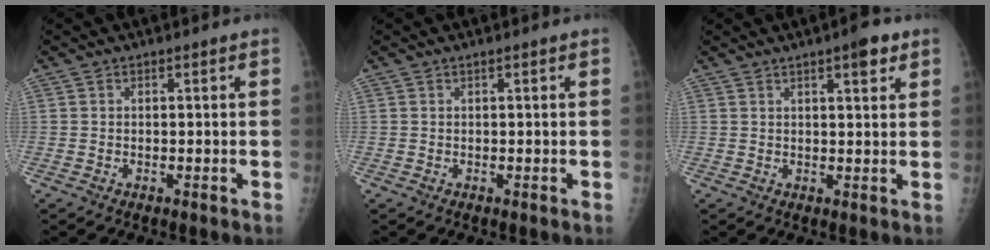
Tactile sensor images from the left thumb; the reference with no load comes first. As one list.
[{"total": 0.0}, {"total": 4.5, "force": [2.7, 1.2, 3.4], "torque": [-0.039, -0.011, 0.033]}]